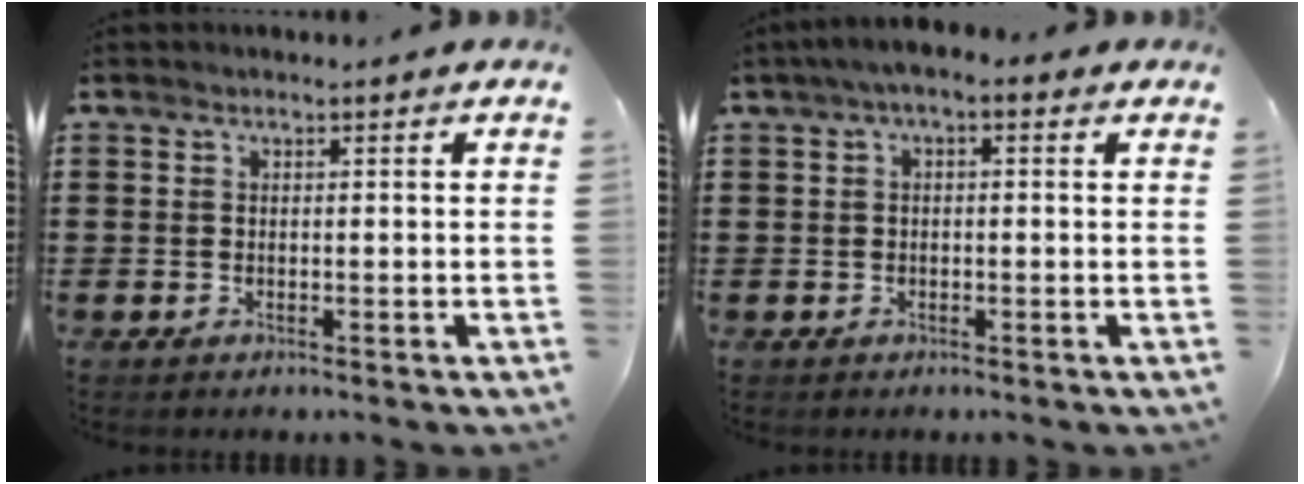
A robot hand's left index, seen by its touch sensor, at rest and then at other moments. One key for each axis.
{"total": 2.0, "fx": -0.7, "fy": 0.7, "fz": 1.7, "tx": -0.030, "ty": 0.004, "tz": -0.017}